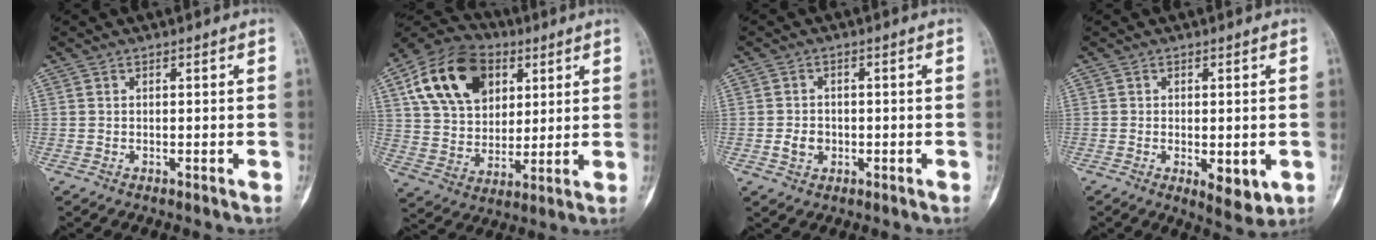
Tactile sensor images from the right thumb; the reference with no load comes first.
{"total": 19.4, "force": [7.5, 13.5, 11.7], "torque": [-0.188, -0.006, 0.131]}
{"total": 3.1, "force": [-0.7, 2.6, 1.6], "torque": [-0.021, 0.006, -0.011]}
{"total": 6.1, "force": [-1.6, 2.7, 5.2], "torque": [-0.067, -0.014, -0.015]}